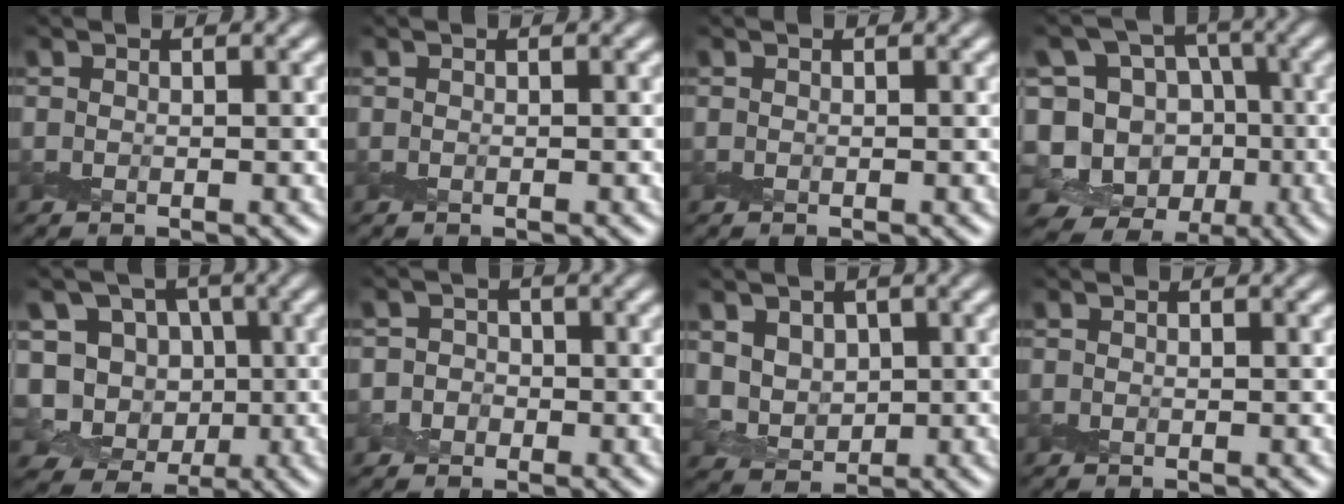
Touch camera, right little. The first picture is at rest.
{"total": 0.0}
{"total": 0.0}
{"total": 14.8, "force": [-4.0, 13.6, 4.2], "torque": [-0.118, 0.015, -0.058]}
{"total": 10.6, "force": [-1.5, 9.7, 4.2], "torque": [-0.081, 0.008, -0.045]}
{"total": 2.4, "force": [-0.7, 2.3, 0.3], "torque": [0.023, 0.008, -0.025]}
{"total": 4.0, "force": [0.8, 3.4, 1.9], "torque": [-0.046, -0.007, 0.028]}
{"total": 0.0}